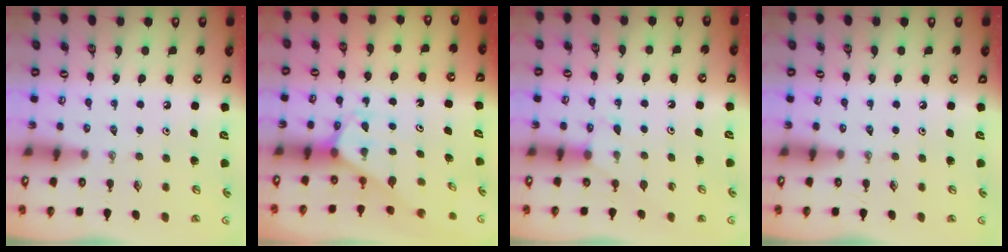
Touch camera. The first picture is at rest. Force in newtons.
{"total": 2.5, "press": 2.5, "slide": 0.1}
{"total": 5.0, "press": 4.9, "slide": 0.6}
{"total": 0.0}